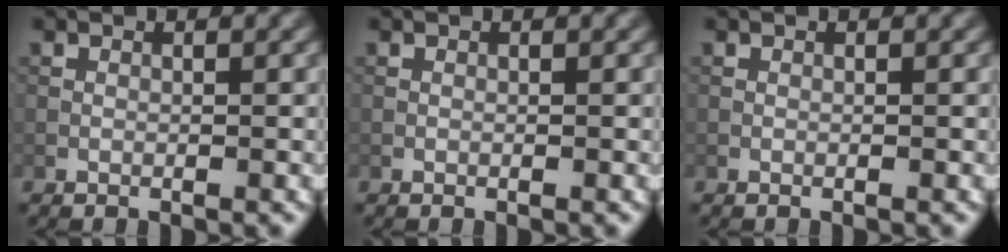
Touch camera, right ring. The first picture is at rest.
{"total": 0.0}
{"total": 0.0}